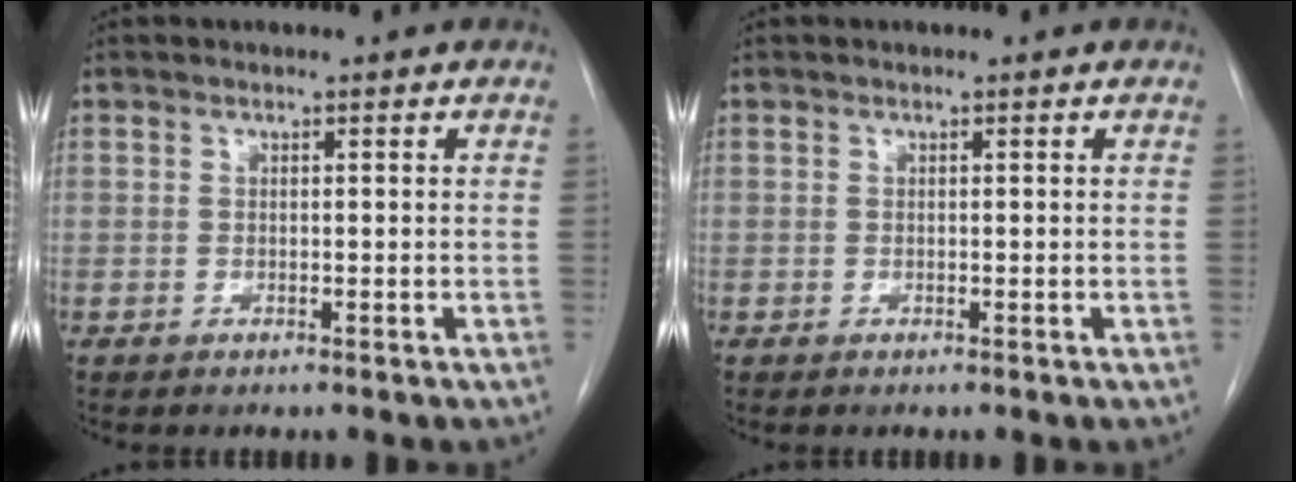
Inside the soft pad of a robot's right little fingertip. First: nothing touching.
{"total": 0.0}